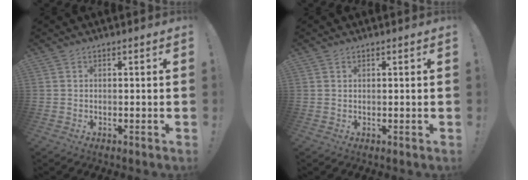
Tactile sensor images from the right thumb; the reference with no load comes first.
{"total": 0.7, "force": [0.7, 0.3, 0.0], "torque": [0.007, -0.003, 0.012]}